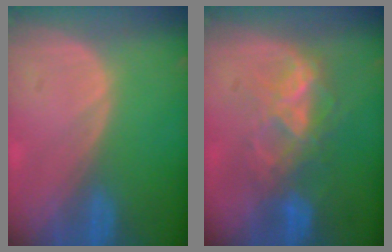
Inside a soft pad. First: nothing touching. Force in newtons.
{"total": 6.9, "press": 6.7, "slide": 1.6}